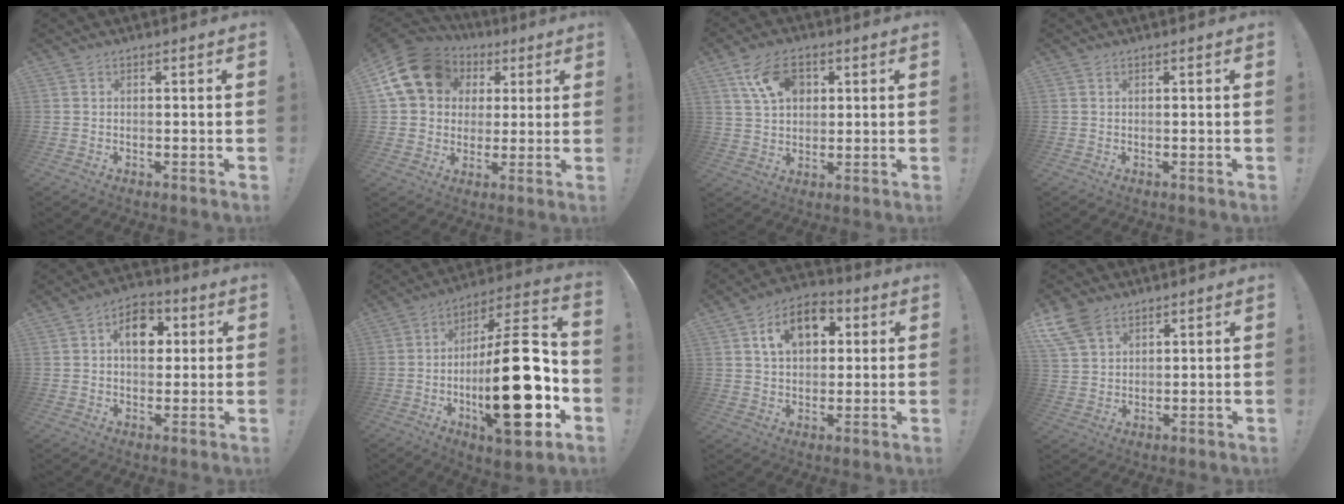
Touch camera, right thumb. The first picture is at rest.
{"total": 17.2, "force": [6.1, 13.7, 8.5], "torque": [-0.136, -0.019, 0.124]}
{"total": 11.6, "force": [5.0, 7.6, 7.2], "torque": [-0.107, -0.008, 0.094]}
{"total": 0.0}
{"total": 10.0, "force": [2.1, 7.1, 6.6], "torque": [-0.080, 0.006, 0.034]}
{"total": 27.7, "force": [-6.0, 8.8, 25.6], "torque": [-0.417, 0.031, -0.090]}
{"total": 12.4, "force": [4.5, 8.5, 7.8], "torque": [-0.116, -0.001, 0.085]}
{"total": 9.2, "force": [6.1, 5.3, 4.4], "torque": [-0.090, -0.024, 0.120]}